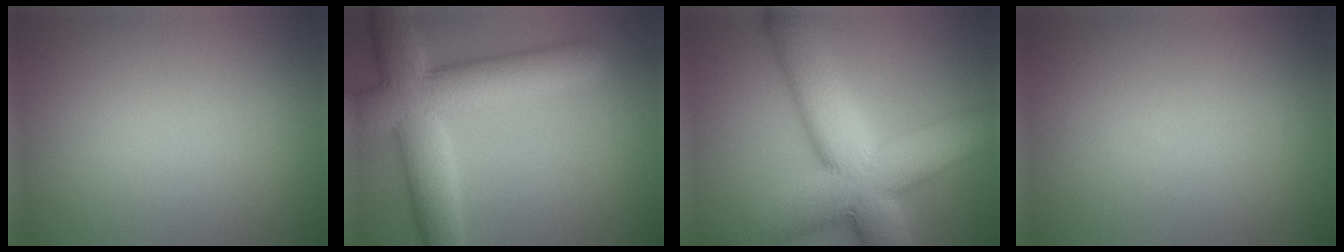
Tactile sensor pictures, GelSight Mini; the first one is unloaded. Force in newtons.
{"total": 9.3, "press": 9.3, "slide": 0.4}
{"total": 13.9, "press": 13.9, "slide": 1.0}
{"total": 0.0}